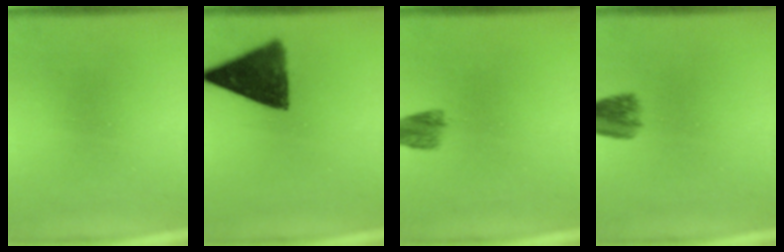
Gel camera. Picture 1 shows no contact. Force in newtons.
{"total": 9.2}
{"total": 2.1}
{"total": 4.0}